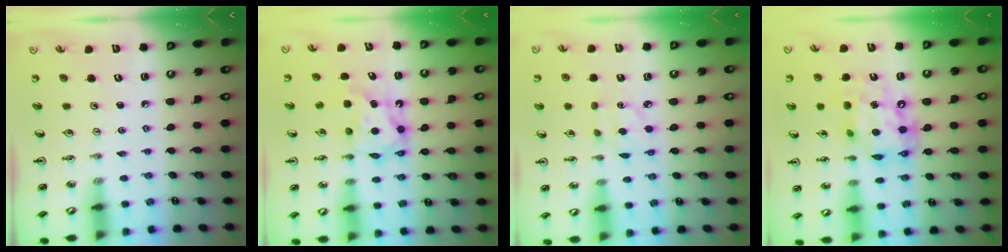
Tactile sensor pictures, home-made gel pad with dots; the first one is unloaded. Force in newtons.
{"total": 6.4, "press": 6.4, "slide": 0.2}
{"total": 3.9, "press": 3.9, "slide": 0.3}
{"total": 14.0, "press": 13.9, "slide": 1.6}